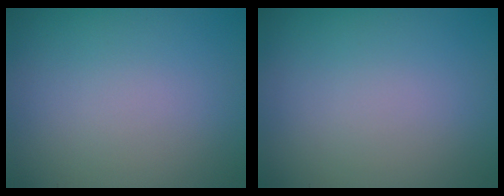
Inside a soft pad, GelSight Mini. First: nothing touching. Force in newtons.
{"total": 0.0}